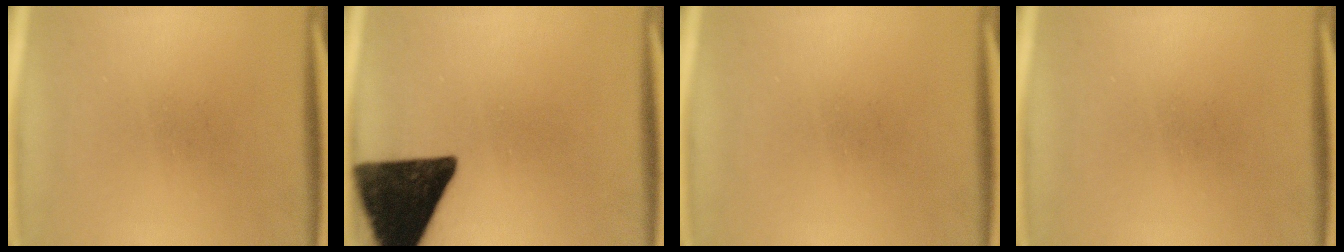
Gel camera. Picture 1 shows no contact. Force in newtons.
{"total": 16.4}
{"total": 0.0}
{"total": 0.0}